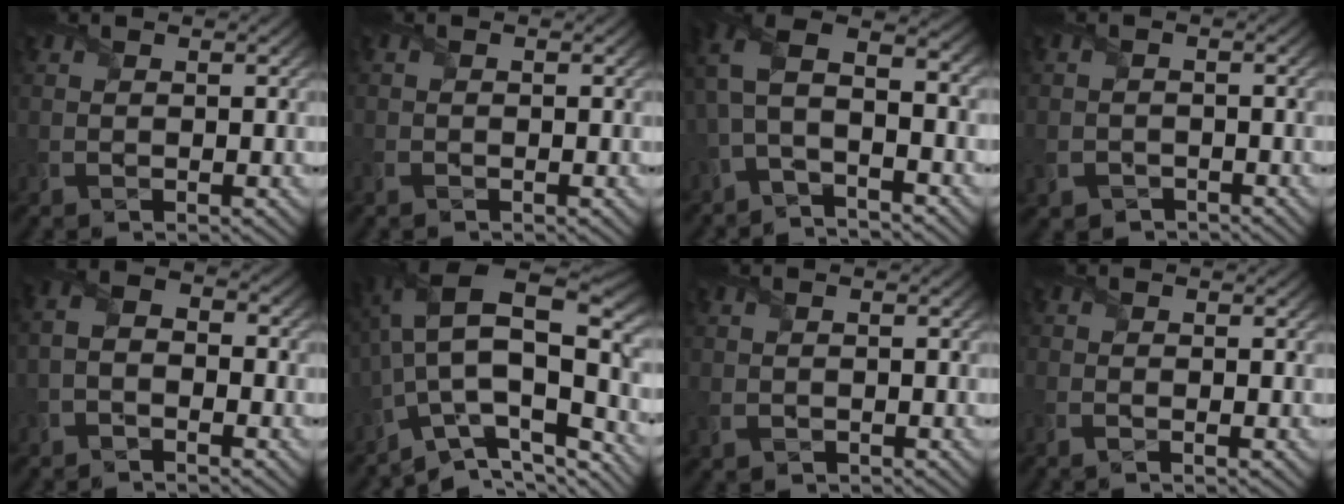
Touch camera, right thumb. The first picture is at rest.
{"total": 0.9, "force": [-0.7, 0.4, 0.4], "torque": [-0.008, -0.001, -0.015]}
{"total": 8.0, "force": [-1.2, 3.9, 6.9], "torque": [-0.158, 0.010, -0.040]}
{"total": 2.3, "force": [-1.6, 1.6, 0.5], "torque": [-0.012, -0.007, -0.033]}
{"total": 3.4, "force": [-1.9, 1.9, 2.1], "torque": [-0.046, 0.006, -0.048]}
{"total": 13.8, "force": [-4.2, 6.9, 11.2], "torque": [-0.216, 0.004, -0.077]}
{"total": 1.0, "force": [-0.5, 0.7, 0.5], "torque": [-0.011, -0.002, -0.010]}
{"total": 1.2, "force": [-0.8, 0.3, 0.9], "torque": [-0.018, -0.001, -0.016]}